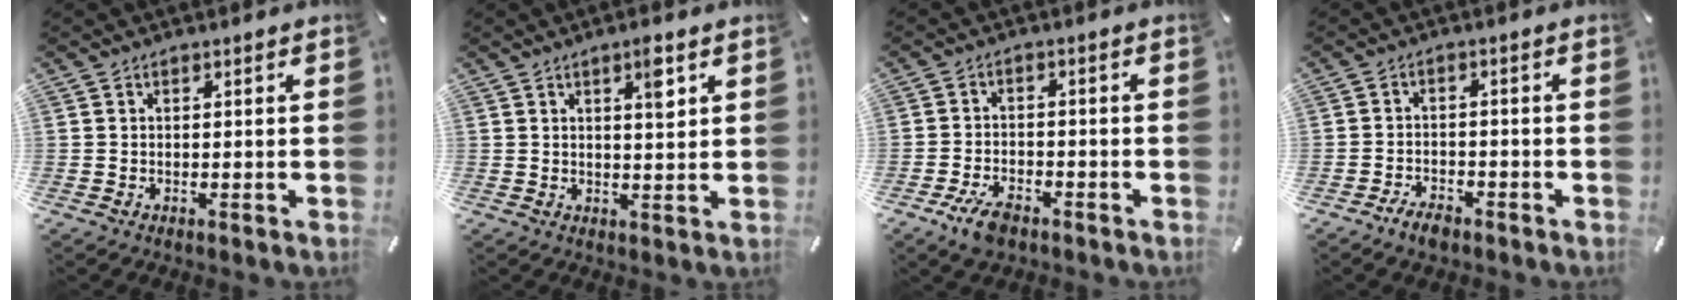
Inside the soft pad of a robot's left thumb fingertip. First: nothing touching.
{"total": 5.0, "force": [2.3, 1.3, 4.2], "torque": [-0.057, -0.011, 0.032]}
{"total": 5.9, "force": [-3.6, 3.0, 3.5], "torque": [-0.077, 0.014, -0.069]}
{"total": 3.5, "force": [-2.8, 1.6, 1.4], "torque": [-0.029, 0.014, -0.055]}